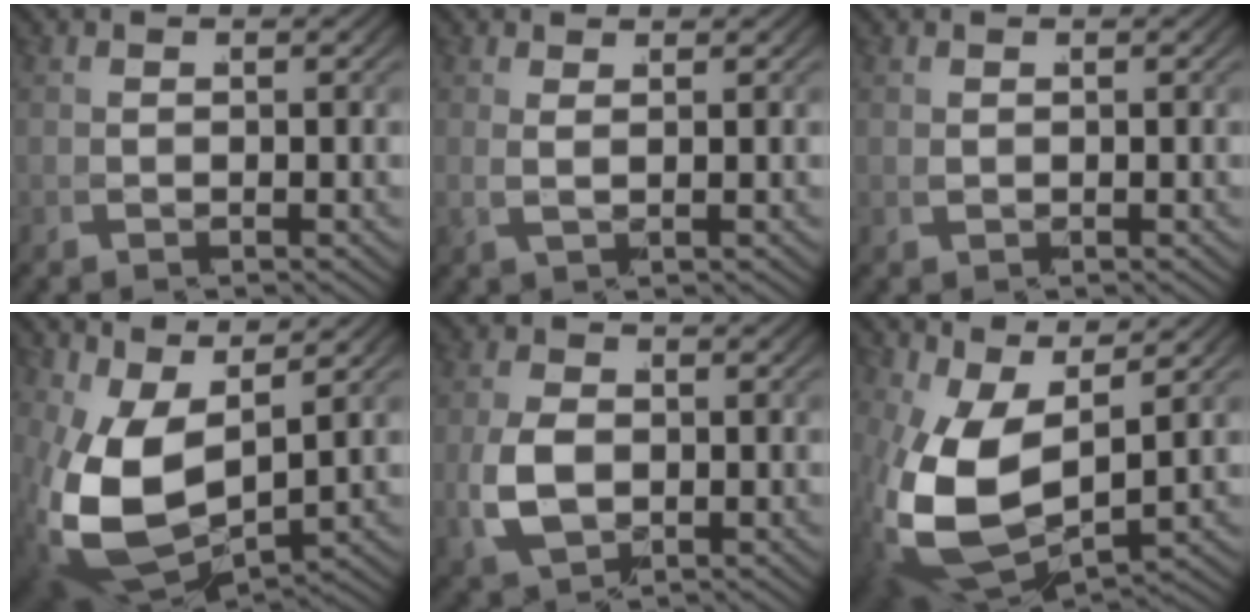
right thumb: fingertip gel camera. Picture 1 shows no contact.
{"total": 1.2, "force": [0.8, 0.2, 0.8], "torque": [-0.030, 0.000, 0.021]}
{"total": 0.5, "force": [0.4, 0.2, 0.3], "torque": [-0.011, -0.004, 0.013]}
{"total": 11.0, "force": [-0.1, 7.0, 8.5], "torque": [-0.226, -0.064, 0.037]}
{"total": 5.2, "force": [-0.3, 3.7, 3.7], "torque": [-0.099, -0.017, 0.013]}
{"total": 12.0, "force": [-0.3, 7.5, 9.4], "torque": [-0.242, -0.065, 0.035]}